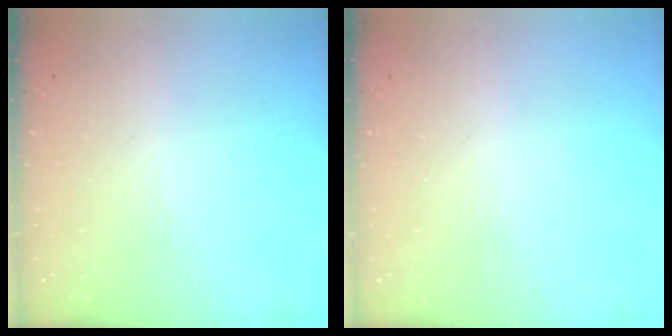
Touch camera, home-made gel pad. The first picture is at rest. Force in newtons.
{"total": 0.0}